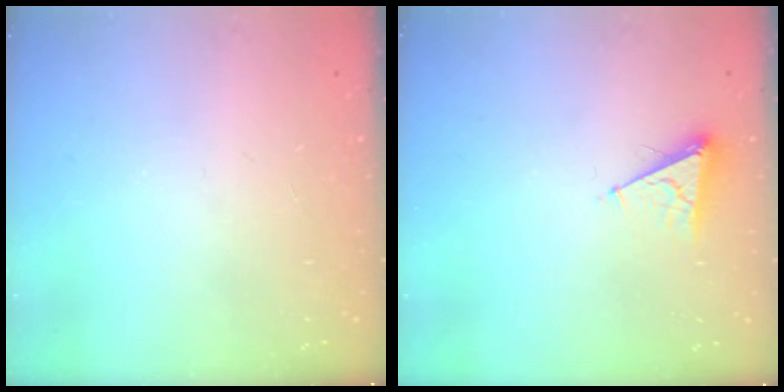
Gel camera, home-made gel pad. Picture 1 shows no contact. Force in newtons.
{"total": 5.4, "press": 5.3, "slide": 0.6}